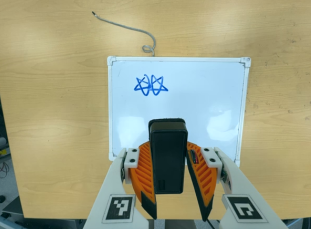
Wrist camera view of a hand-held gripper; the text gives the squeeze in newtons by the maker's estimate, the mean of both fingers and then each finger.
{"total": 6.6, "left": 5.8, "right": 7.5}